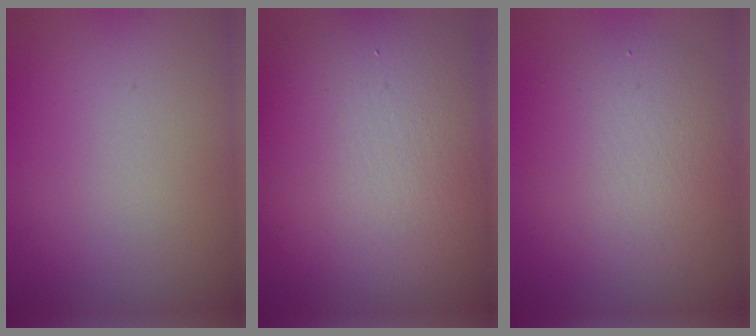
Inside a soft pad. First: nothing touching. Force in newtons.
{"total": 13.4, "press": 13.4, "slide": 0.5}
{"total": 5.1, "press": 5.1, "slide": 0.2}